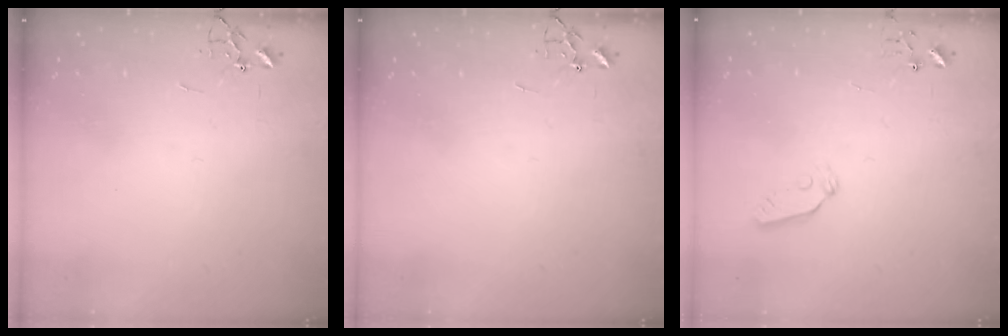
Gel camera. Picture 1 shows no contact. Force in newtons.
{"total": 0.0}
{"total": 5.0, "press": 4.9, "slide": 0.6}